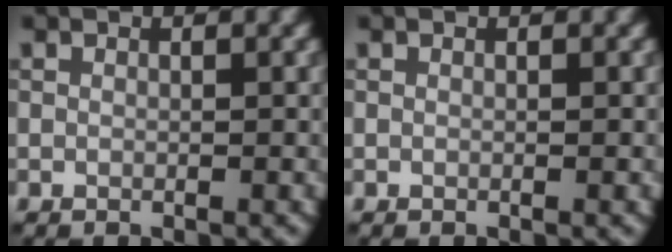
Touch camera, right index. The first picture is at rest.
{"total": 0.0}